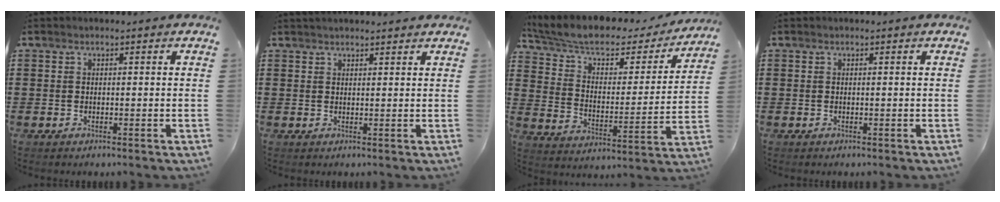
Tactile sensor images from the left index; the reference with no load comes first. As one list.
[{"total": 1.5, "force": [1.5, 0.4, 0.1], "torque": [-0.004, 0.003, 0.029]}, {"total": 6.5, "force": [4.9, 2.4, 3.4], "torque": [-0.089, -0.030, 0.082]}, {"total": 0.0}]